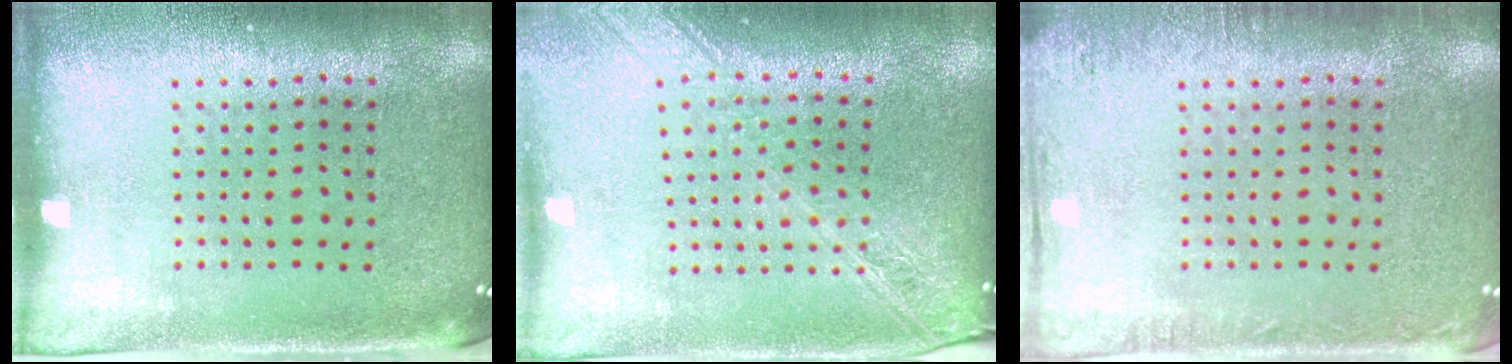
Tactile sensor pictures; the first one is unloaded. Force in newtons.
{"total": 2.3, "press": 1.9, "slide": 1.3}
{"total": 1.7, "press": 1.7, "slide": 0.2}